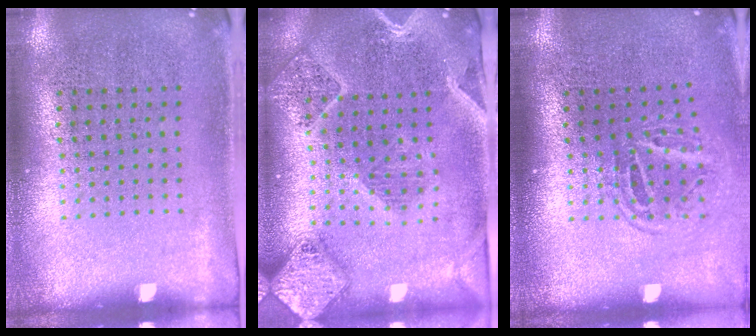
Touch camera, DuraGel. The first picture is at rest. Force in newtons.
{"total": 2.7, "press": 2.4, "slide": 1.2}
{"total": 1.7, "press": 1.1, "slide": 1.3}